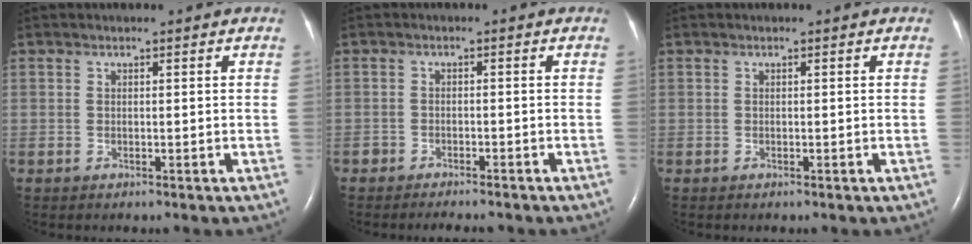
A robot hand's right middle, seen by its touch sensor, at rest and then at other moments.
{"total": 4.5, "force": [-3.9, 1.4, 1.7], "torque": [-0.015, -0.004, -0.053]}
{"total": 0.0}